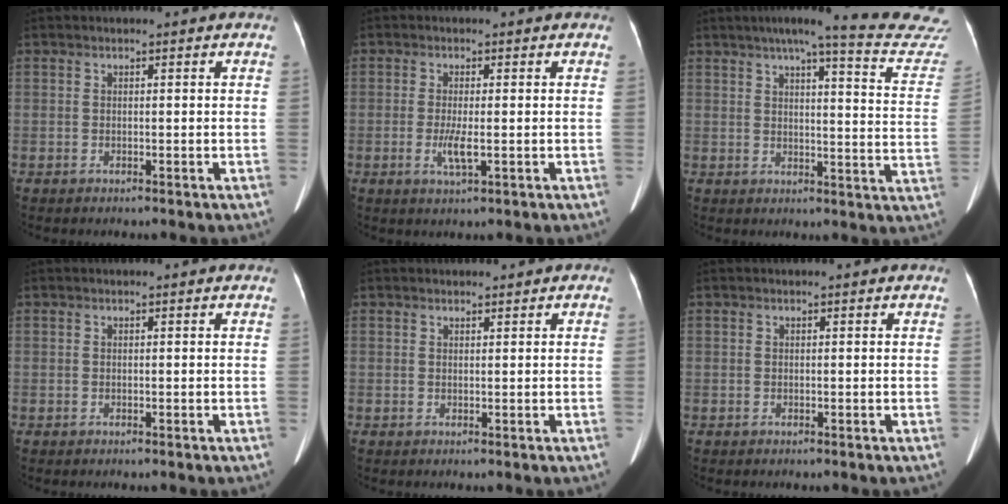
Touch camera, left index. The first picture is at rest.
{"total": 2.9, "force": [-0.5, 0.4, 2.9], "torque": [-0.059, -0.005, -0.007]}
{"total": 21.6, "force": [19.7, 0.7, 9.0], "torque": [-0.113, -0.063, 0.219]}
{"total": 0.0}
{"total": 1.0, "force": [0.9, 0.4, 0.3], "torque": [-0.008, 0.006, 0.013]}
{"total": 0.0}